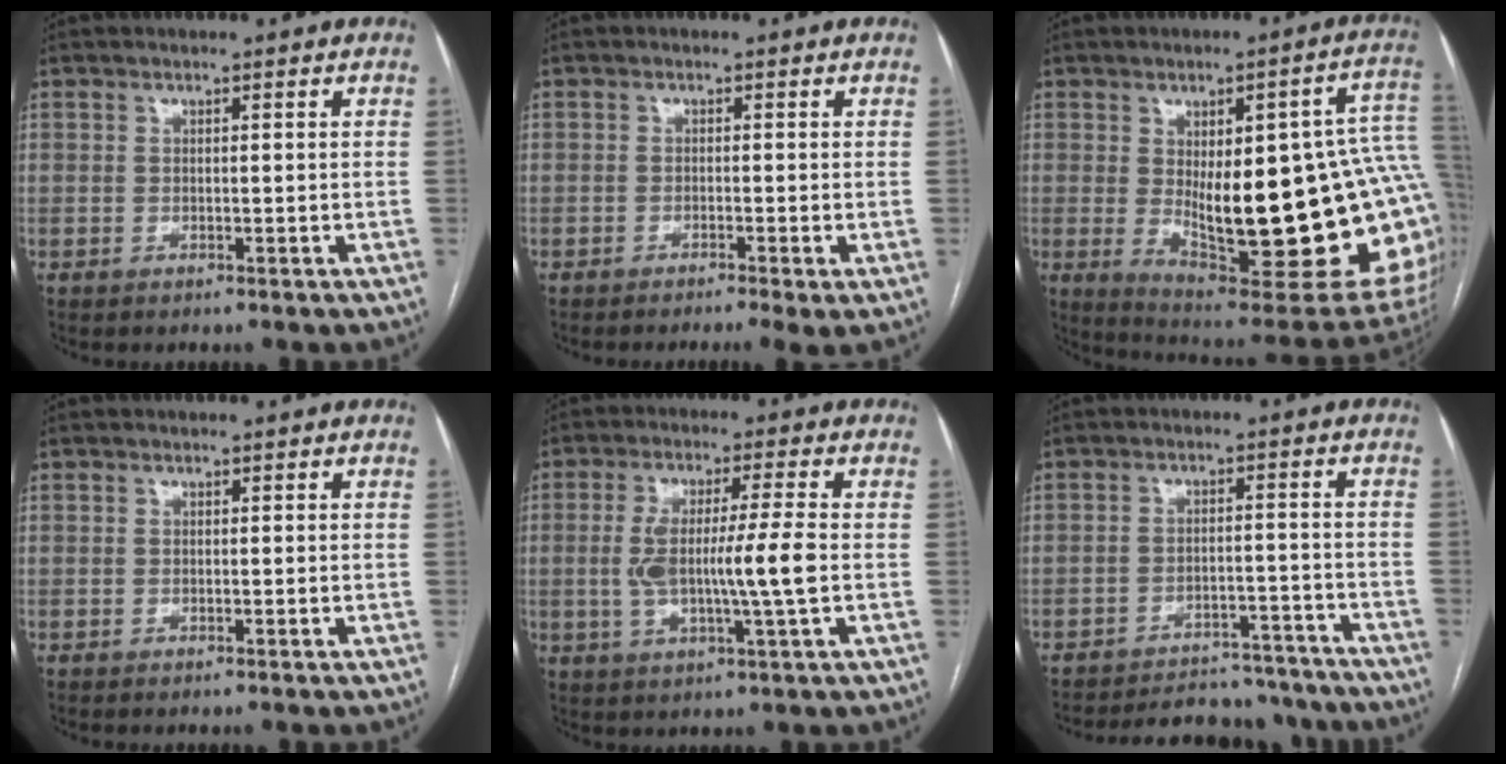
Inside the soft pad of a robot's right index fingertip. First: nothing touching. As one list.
[{"total": 3.1, "force": [-1.8, 0.0, 2.5], "torque": [-0.033, -0.008, -0.031]}, {"total": 29.8, "force": [-0.2, 6.9, 29.0], "torque": [-0.308, 0.000, 0.017]}, {"total": 0.0}, {"total": 9.6, "force": [-0.7, 0.2, 9.5], "torque": [-0.181, 0.003, -0.014]}, {"total": 18.0, "force": [-16.8, 4.9, 4.4], "torque": [-0.076, 0.007, -0.213]}]